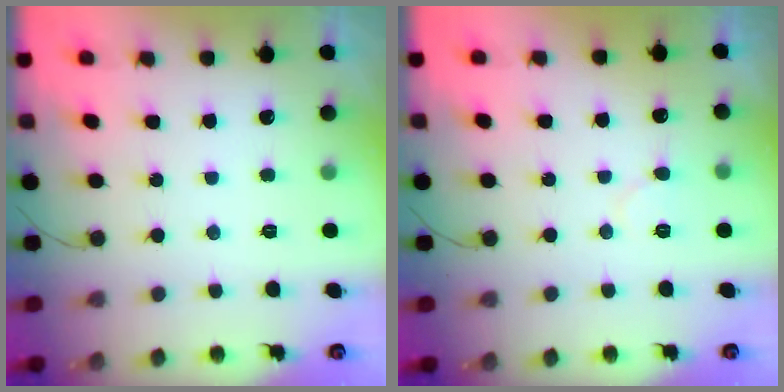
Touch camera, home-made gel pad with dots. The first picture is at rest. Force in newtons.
{"total": 5.0, "press": 5.0, "slide": 0.5}